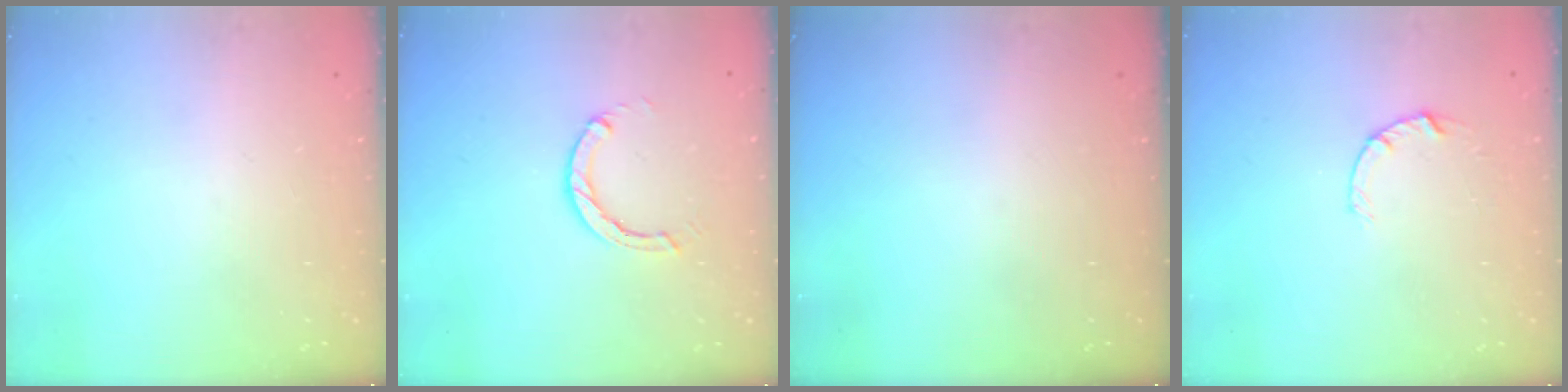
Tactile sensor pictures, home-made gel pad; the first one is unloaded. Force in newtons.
{"total": 2.9, "press": 2.9, "slide": 0.4}
{"total": 0.0}
{"total": 4.5, "press": 4.4, "slide": 0.5}